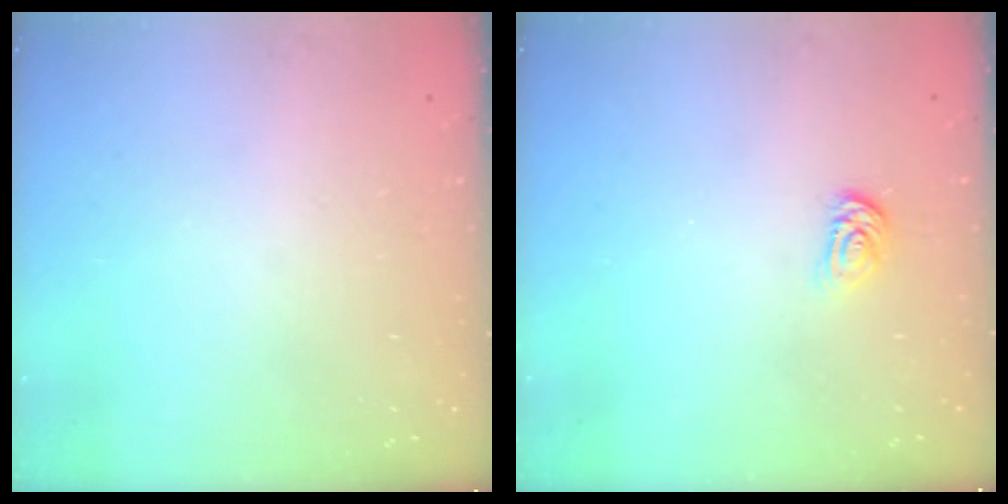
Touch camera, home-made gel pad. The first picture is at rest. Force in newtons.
{"total": 3.4, "press": 3.3, "slide": 0.6}